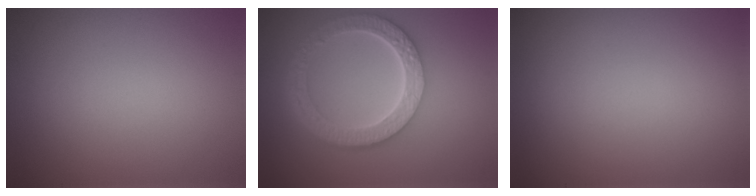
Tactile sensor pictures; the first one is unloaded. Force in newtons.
{"total": 6.3, "press": 4.7, "slide": 4.2}
{"total": 0.0}